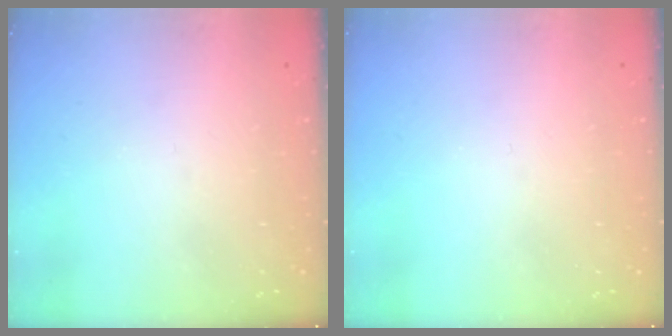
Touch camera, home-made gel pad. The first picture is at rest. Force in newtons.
{"total": 0.0}